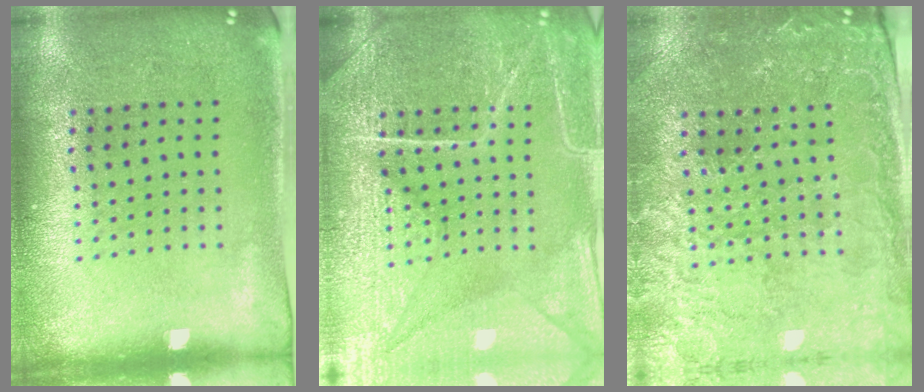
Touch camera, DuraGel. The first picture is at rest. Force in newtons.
{"total": 7.2, "press": 7.1, "slide": 0.8}
{"total": 1.5, "press": 1.4, "slide": 0.5}